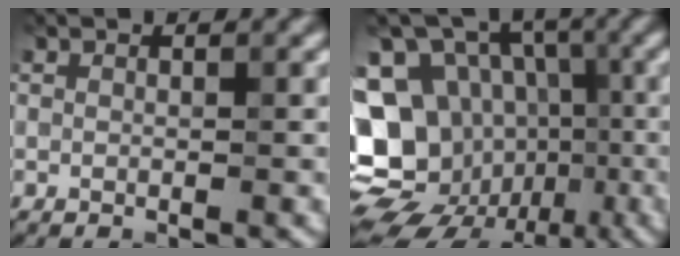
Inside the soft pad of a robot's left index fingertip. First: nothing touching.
{"total": 17.5, "force": [-4.0, 14.9, 8.3], "torque": [-0.173, -0.006, -0.061]}